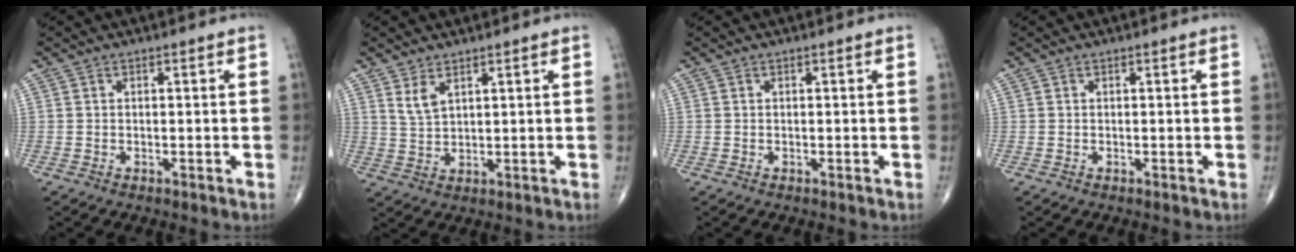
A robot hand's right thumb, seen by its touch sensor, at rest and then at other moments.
{"total": 3.5, "force": [2.2, 1.5, 2.3], "torque": [-0.046, -0.014, 0.050]}
{"total": 0.0}
{"total": 0.0}